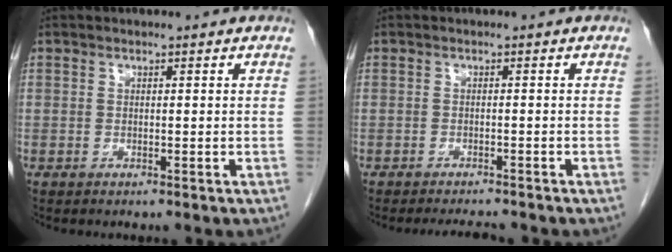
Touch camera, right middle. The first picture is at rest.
{"total": 3.6, "force": [-3.4, 0.4, 1.1], "torque": [-0.014, -0.009, -0.049]}